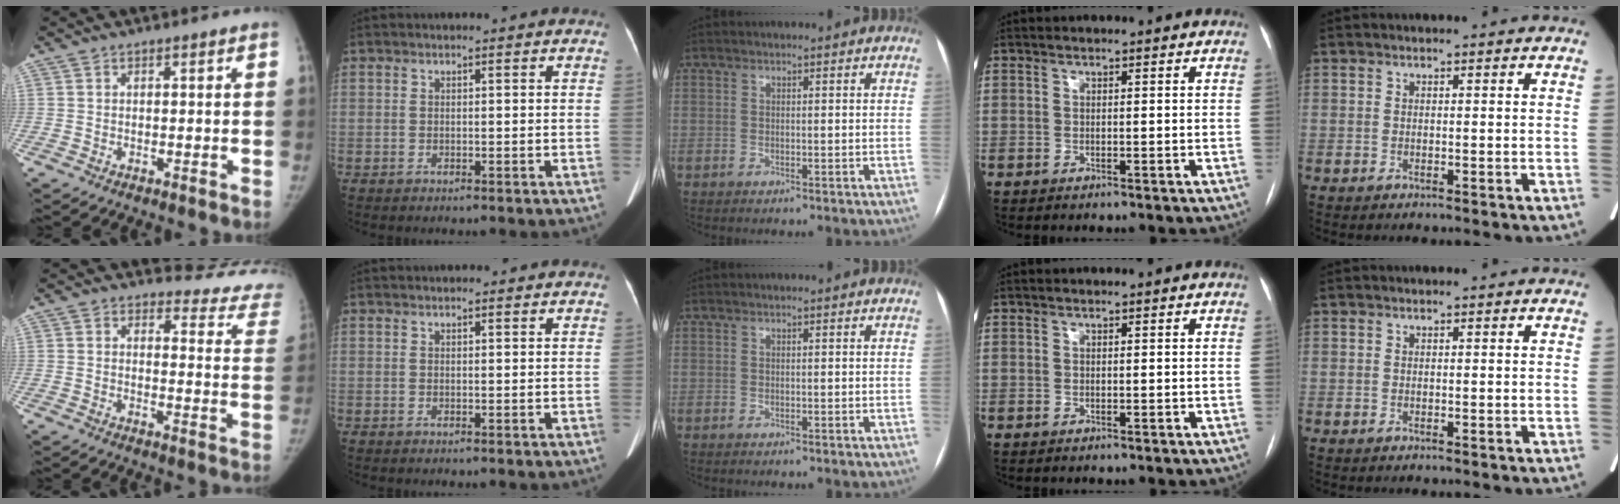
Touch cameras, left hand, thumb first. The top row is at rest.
{"thumb": {"total": 16.9, "force": [16.1, 5.0, 0.5], "torque": [0.058, -0.143, 0.142]}, "index": {"total": 1.6, "force": [1.4, 0.3, 0.7], "torque": [-0.008, 0.023, 0.021]}}